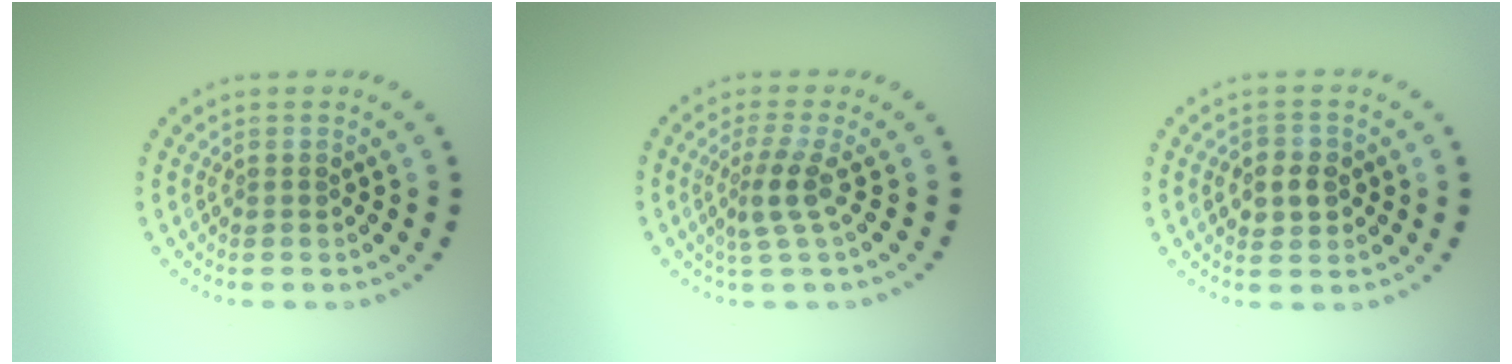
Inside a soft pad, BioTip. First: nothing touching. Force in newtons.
{"total": 2.4, "press": 1.7, "slide": 1.7}
{"total": 2.6, "press": 2.6, "slide": 0.6}